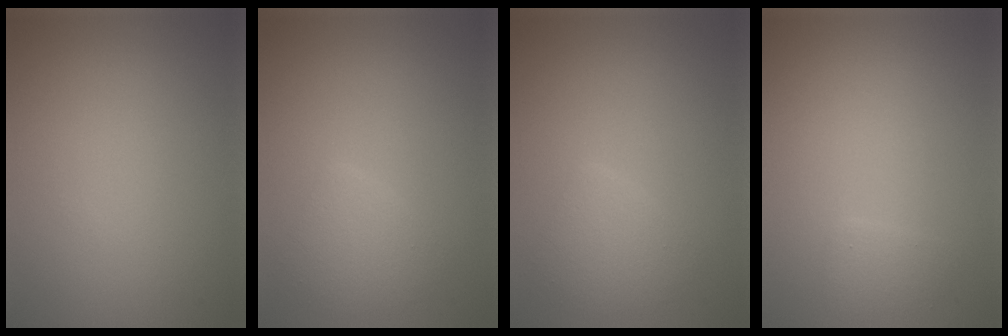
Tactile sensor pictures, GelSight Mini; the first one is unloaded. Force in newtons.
{"total": 2.6, "press": 2.6, "slide": 0.1}
{"total": 2.6, "press": 2.6, "slide": 0.1}
{"total": 1.1, "press": 1.1, "slide": 0.2}